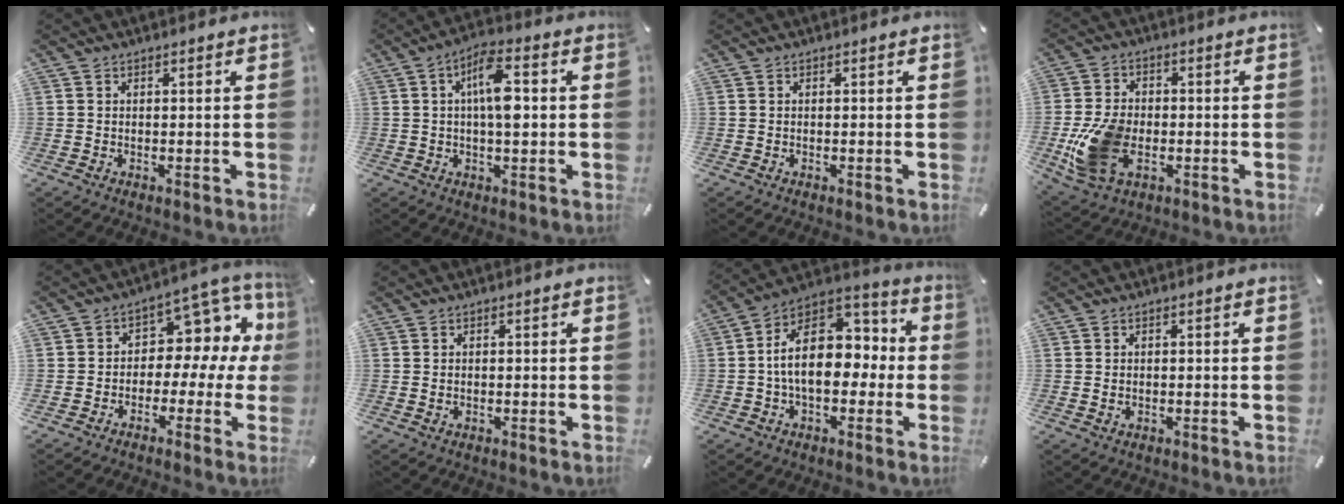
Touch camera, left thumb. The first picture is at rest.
{"total": 9.3, "force": [1.0, 3.7, 8.5], "torque": [-0.149, 0.006, 0.013]}
{"total": 0.0}
{"total": 13.4, "force": [-3.6, 9.1, 9.2], "torque": [-0.201, 0.004, -0.059]}
{"total": 10.7, "force": [2.1, 7.8, 7.0], "torque": [-0.093, -0.021, 0.036]}
{"total": 0.9, "force": [-0.1, 0.5, 0.7], "torque": [-0.013, 0.002, -0.003]}
{"total": 17.3, "force": [0.2, 11.8, 12.7], "torque": [-0.208, 0.005, 0.004]}
{"total": 1.1, "force": [-0.1, 0.7, 0.8], "torque": [-0.017, 0.003, -0.003]}